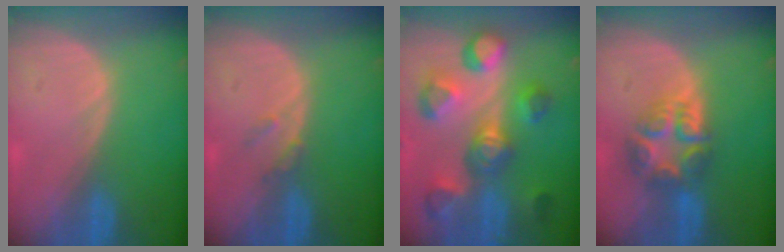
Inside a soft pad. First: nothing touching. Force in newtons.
{"total": 1.6, "press": 1.6, "slide": 0.2}
{"total": 11.1, "press": 10.1, "slide": 4.6}
{"total": 7.6, "press": 6.7, "slide": 3.6}